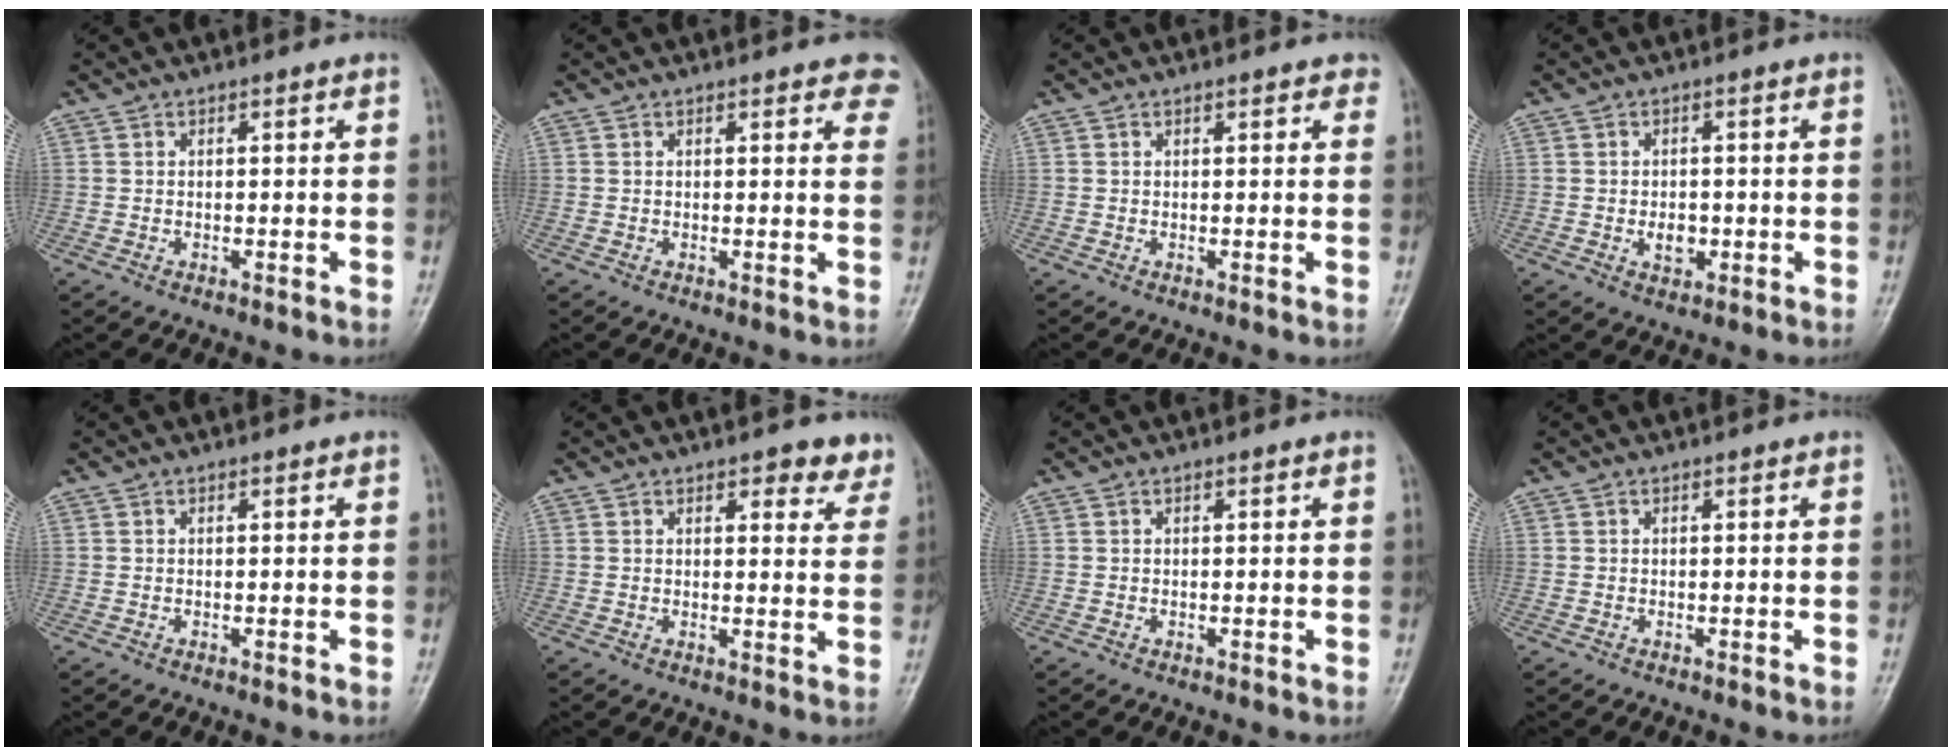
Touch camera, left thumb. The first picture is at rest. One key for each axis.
{"total": 5.4, "fx": 3.6, "fy": 2.0, "fz": 3.5, "tx": -0.012, "ty": -0.006, "tz": 0.031}
{"total": 2.1, "fx": 1.3, "fy": 1.0, "fz": 1.4, "tx": -0.004, "ty": -0.001, "tz": 0.012}
{"total": 3.3, "fx": -0.6, "fy": 2.3, "fz": 2.3, "tx": -0.027, "ty": 0.001, "tz": -0.007}
{"total": 0.0}
{"total": 5.3, "fx": 3.9, "fy": 2.4, "fz": 2.6, "tx": 0.003, "ty": -0.019, "tz": 0.040}
{"total": 0.0}
{"total": 0.0}